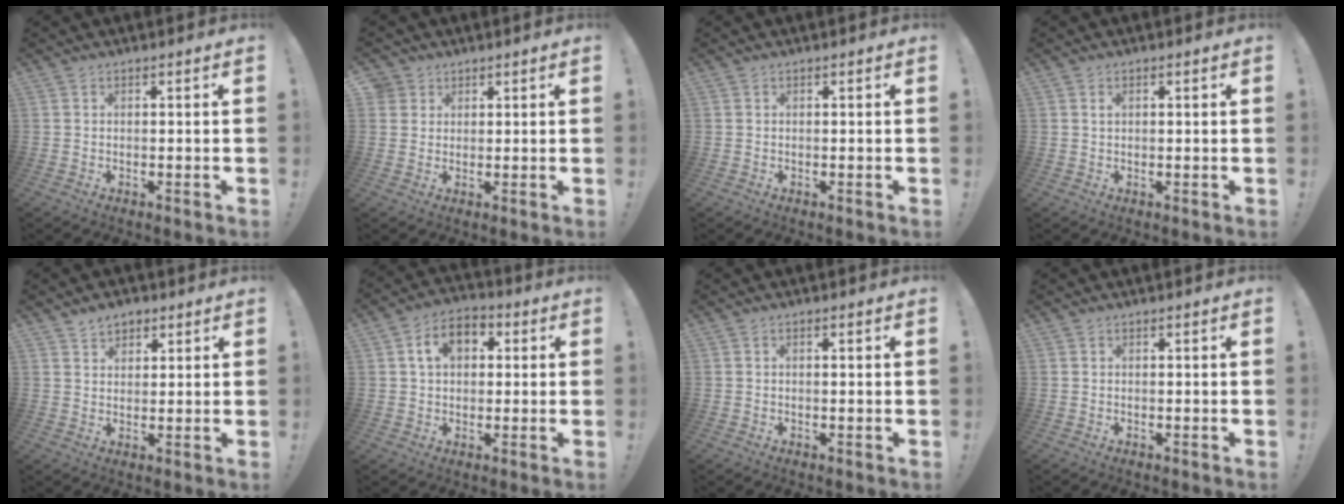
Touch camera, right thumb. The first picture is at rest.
{"total": 3.2, "force": [1.9, 2.6, 0.4], "torque": [-0.012, -0.006, 0.034]}
{"total": 0.0}
{"total": 0.7, "force": [0.2, 0.3, 0.5], "torque": [-0.010, 0.002, 0.004]}
{"total": 4.2, "force": [3.0, 2.8, 1.0], "torque": [-0.015, -0.013, 0.055]}
{"total": 9.5, "force": [2.4, 6.8, 6.2], "torque": [-0.101, 0.017, 0.045]}
{"total": 0.9, "force": [-0.1, -0.2, 0.9], "torque": [-0.017, 0.000, -0.004]}
{"total": 0.0}